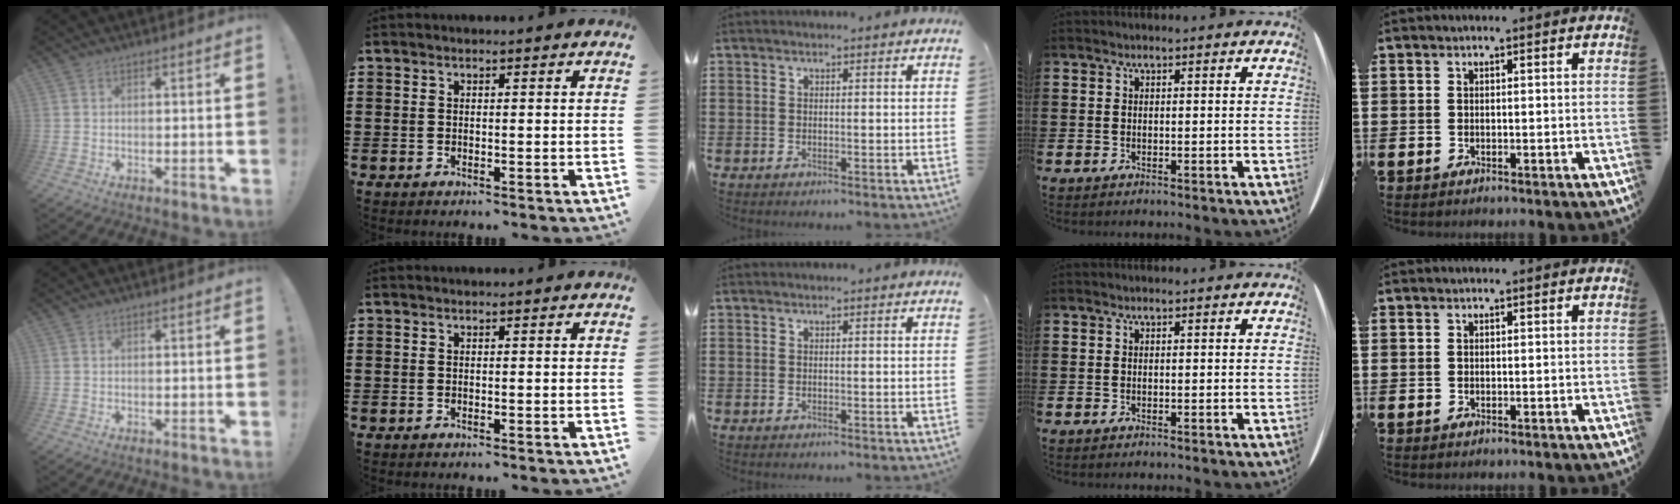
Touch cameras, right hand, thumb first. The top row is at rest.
{}